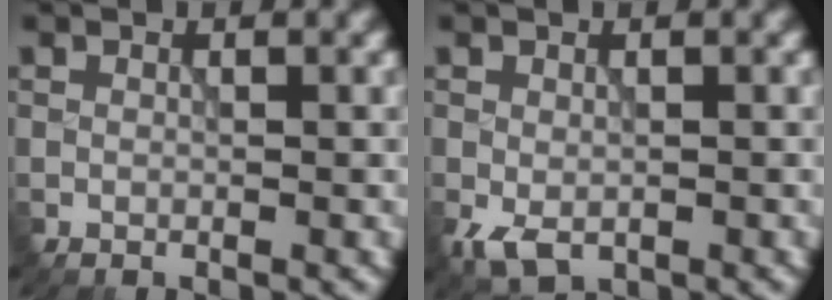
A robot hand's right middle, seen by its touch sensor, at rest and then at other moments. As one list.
[{"total": 2.6, "force": [-1.1, 1.5, 1.8], "torque": [-0.040, -0.013, -0.017]}]